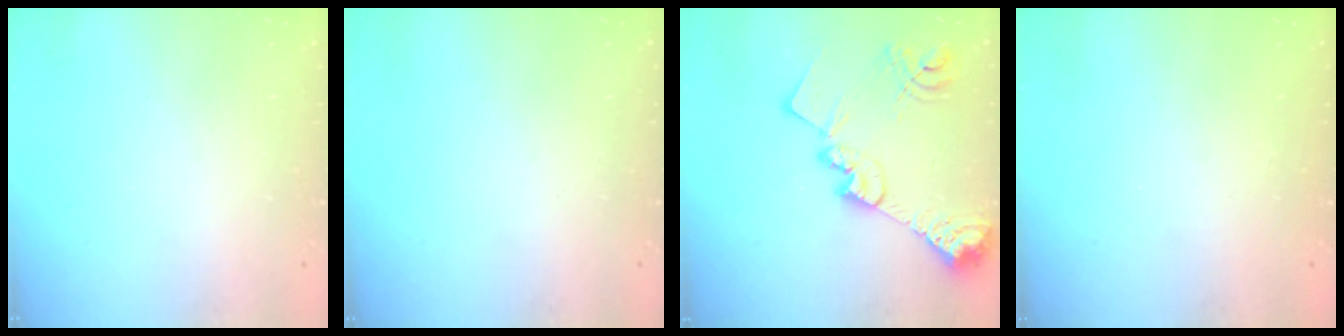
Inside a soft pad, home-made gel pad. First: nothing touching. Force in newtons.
{"total": 0.0}
{"total": 20.0, "press": 20.0, "slide": 1.4}
{"total": 0.9, "press": 0.9, "slide": 0.2}